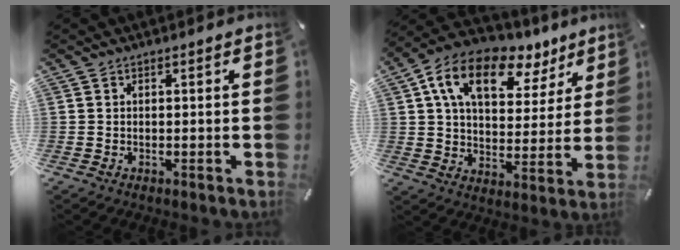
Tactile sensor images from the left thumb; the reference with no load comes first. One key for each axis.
{"total": 15.7, "fx": 8.4, "fy": 9.4, "fz": 9.4, "tx": -0.158, "ty": -0.033, "tz": 0.148}